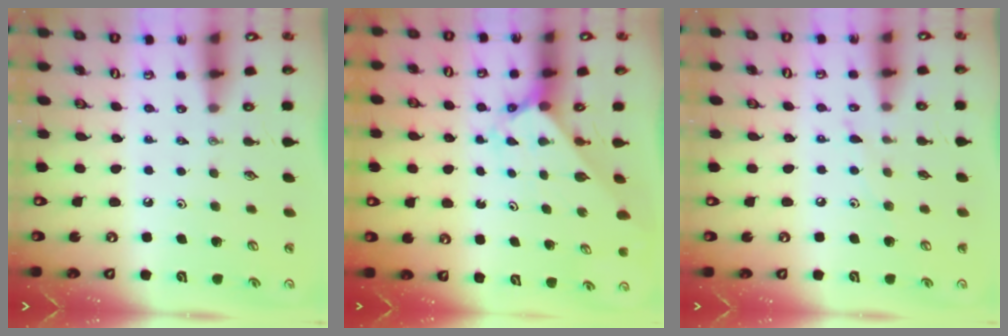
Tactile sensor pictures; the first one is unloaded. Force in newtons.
{"total": 2.1, "press": 2.1, "slide": 0.2}
{"total": 5.9, "press": 5.8, "slide": 0.7}